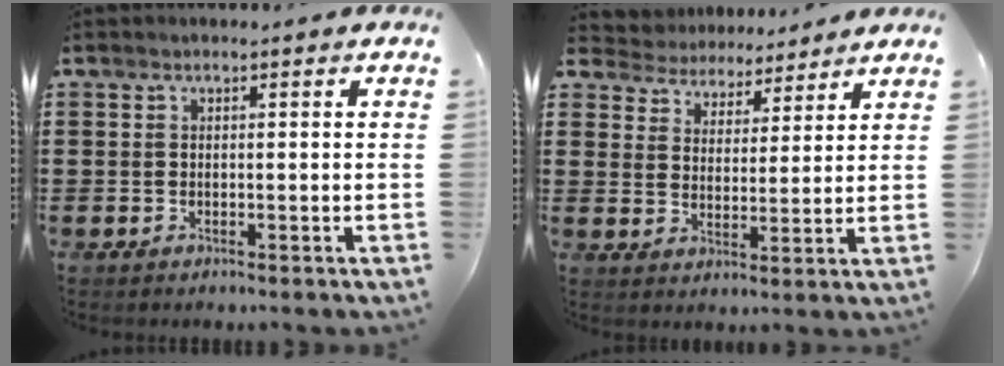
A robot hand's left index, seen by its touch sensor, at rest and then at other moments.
{"total": 4.4, "force": [4.2, 1.0, -0.7], "torque": [-0.016, -0.026, 0.072]}